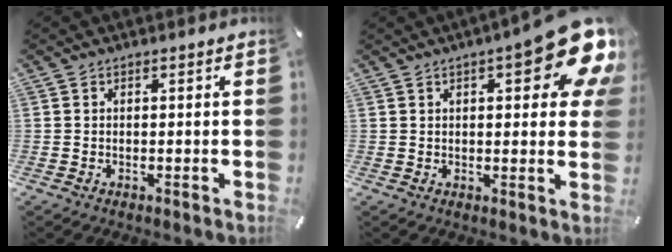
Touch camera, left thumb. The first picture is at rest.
{"total": 16.0, "force": [7.4, 5.1, 13.3], "torque": [-0.172, -0.040, 0.116]}